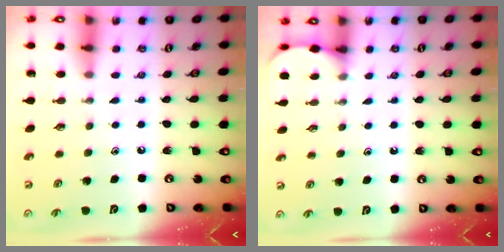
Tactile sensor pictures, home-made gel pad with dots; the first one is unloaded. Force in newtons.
{"total": 2.4, "press": 2.4, "slide": 0.2}